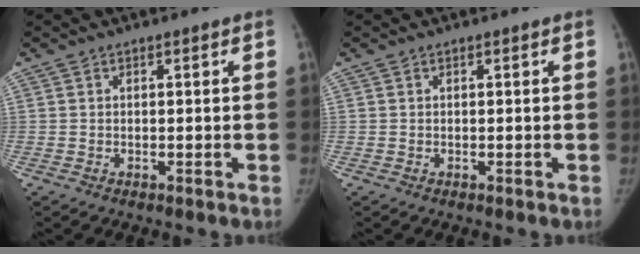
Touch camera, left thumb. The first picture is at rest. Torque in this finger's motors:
{"motor_torque": [0.03, 0.00, 0.16, -0.16, 0.02]}